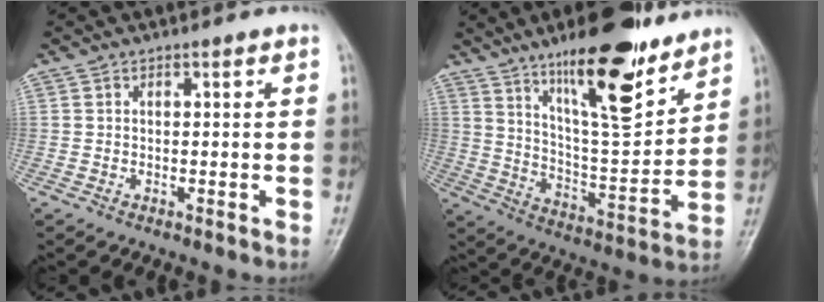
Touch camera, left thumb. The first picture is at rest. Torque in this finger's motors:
{"motor_torque": [1.72, 0.06, 1.56, -1.22, 0.32]}